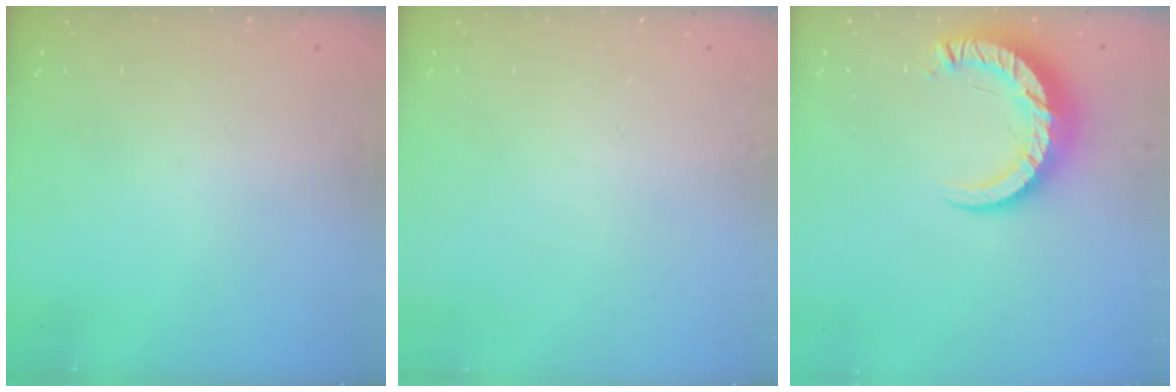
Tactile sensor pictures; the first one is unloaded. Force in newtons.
{"total": 0.0}
{"total": 10.7, "press": 10.6, "slide": 1.1}